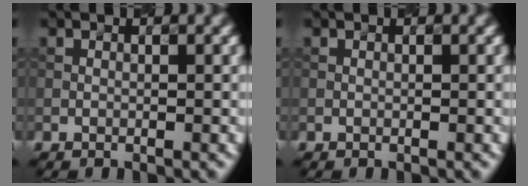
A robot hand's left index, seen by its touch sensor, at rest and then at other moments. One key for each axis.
{"total": 0.0}